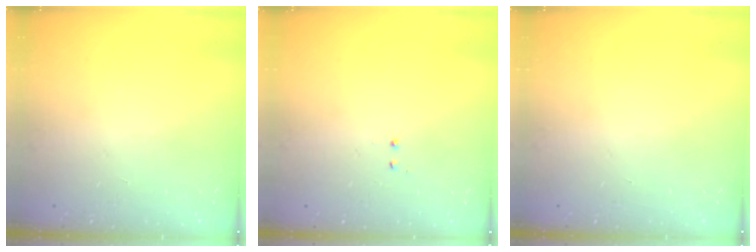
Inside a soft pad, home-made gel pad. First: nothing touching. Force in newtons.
{"total": 0.5, "press": 0.5, "slide": 0.3}
{"total": 0.0}